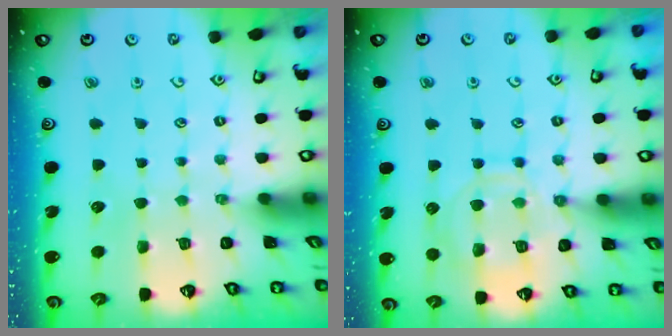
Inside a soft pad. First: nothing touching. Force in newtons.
{"total": 12.5, "press": 12.5, "slide": 1.2}